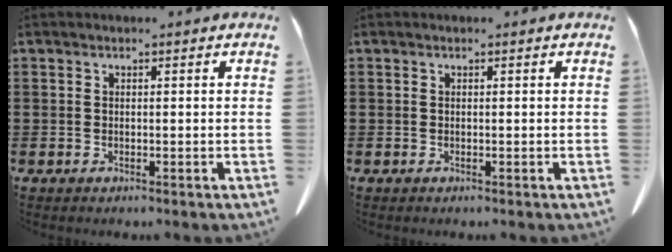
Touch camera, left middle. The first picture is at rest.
{"total": 0.0}